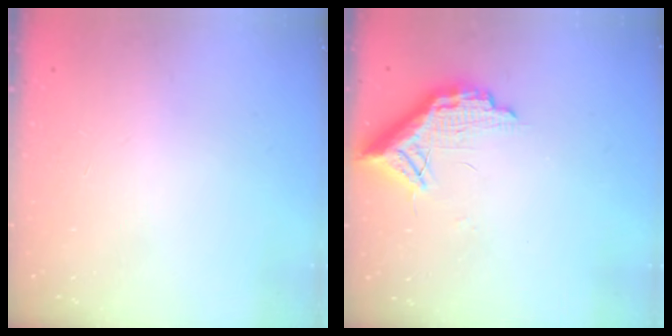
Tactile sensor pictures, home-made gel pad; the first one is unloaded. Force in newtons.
{"total": 11.0, "press": 11.0, "slide": 0.7}